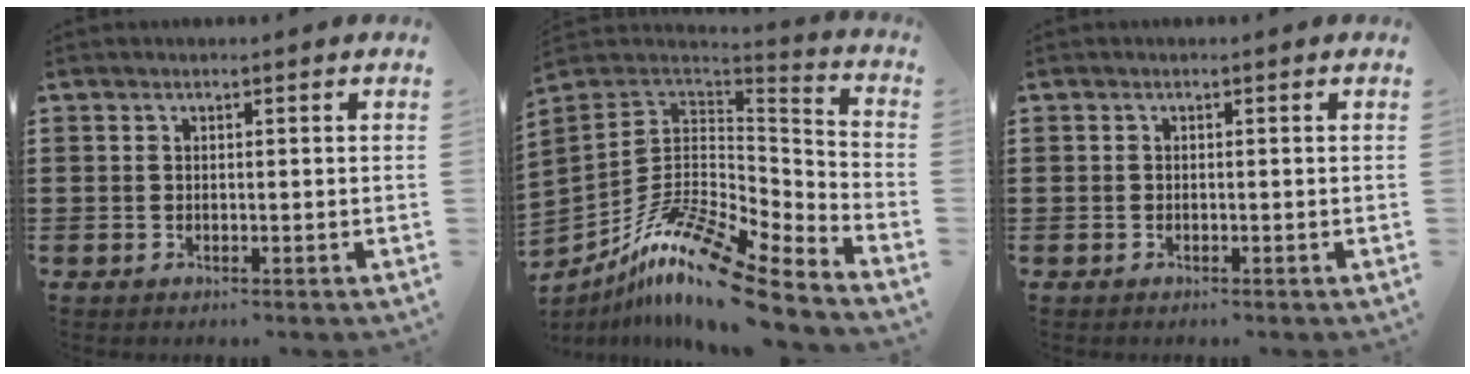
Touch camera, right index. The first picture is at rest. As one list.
[{"total": 14.0, "force": [-9.4, 3.7, 9.6], "torque": [-0.194, 0.019, -0.181]}, {"total": 0.0}]